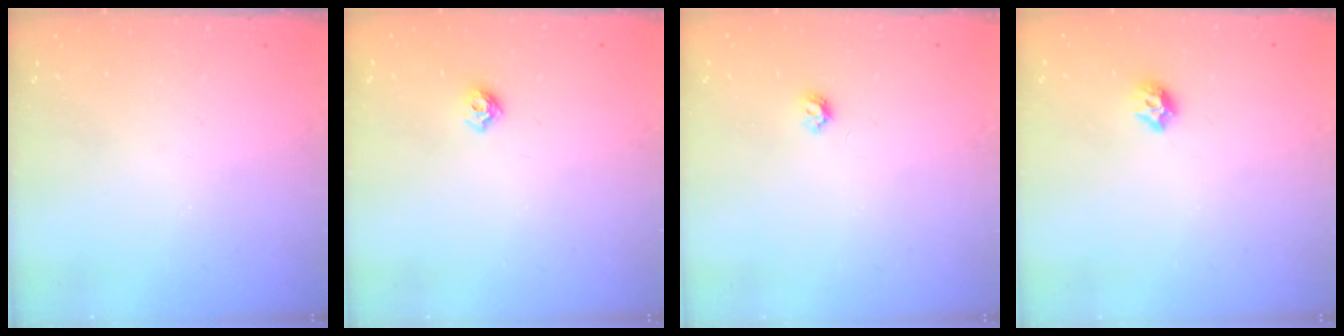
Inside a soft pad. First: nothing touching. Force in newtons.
{"total": 5.6, "press": 5.6, "slide": 0.9}
{"total": 4.0, "press": 4.0, "slide": 0.6}
{"total": 6.4, "press": 6.3, "slide": 0.8}